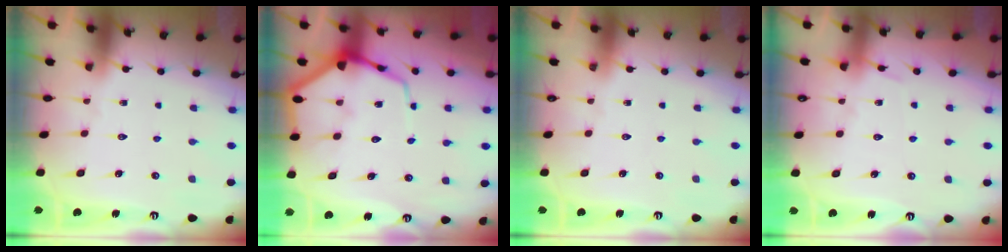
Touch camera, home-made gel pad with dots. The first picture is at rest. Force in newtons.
{"total": 10.5, "press": 10.4, "slide": 1.1}
{"total": 0.0}
{"total": 5.1, "press": 5.0, "slide": 0.5}